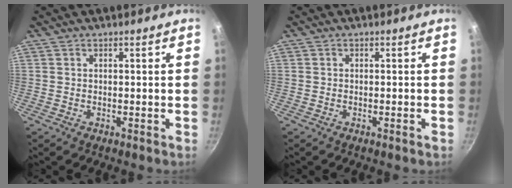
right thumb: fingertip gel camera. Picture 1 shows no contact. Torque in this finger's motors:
{"motor_torque": [-0.07, 0.19, -0.09, 0.11, 0.01]}